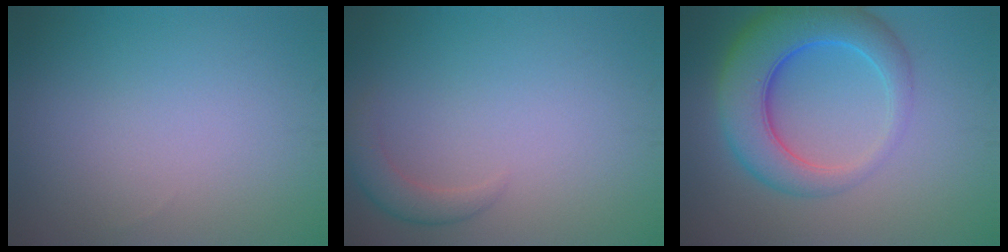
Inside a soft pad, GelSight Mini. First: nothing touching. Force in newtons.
{"total": 2.0, "press": 2.0, "slide": 0.2}
{"total": 8.0, "press": 8.0, "slide": 0.3}